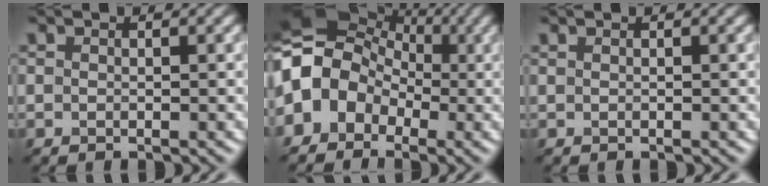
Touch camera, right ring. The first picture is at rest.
{"total": 8.7, "force": [-1.2, 7.1, 4.9], "torque": [-0.104, 0.019, -0.015]}
{"total": 0.0}